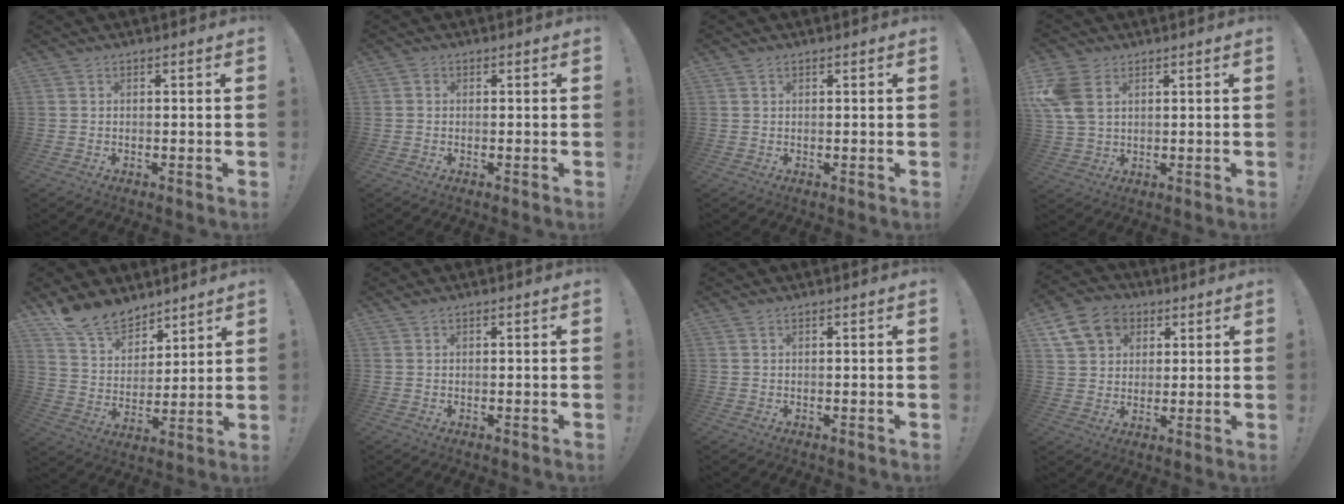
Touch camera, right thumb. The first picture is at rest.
{"total": 0.7, "force": [-0.2, 0.6, 0.2], "torque": [-0.006, 0.003, -0.003]}
{"total": 0.6, "force": [0.4, 0.3, 0.2], "torque": [0.003, -0.002, 0.007]}
{"total": 9.7, "force": [3.5, 6.6, 6.2], "torque": [-0.132, -0.008, 0.069]}
{"total": 14.1, "force": [11.7, 7.1, 3.5], "torque": [-0.076, -0.085, 0.226]}
{"total": 0.7, "force": [0.6, 0.0, 0.4], "torque": [-0.002, -0.003, 0.010]}
{"total": 0.5, "force": [0.4, 0.0, 0.4], "torque": [-0.012, 0.003, 0.008]}
{"total": 12.9, "force": [5.5, 10.0, 5.9], "torque": [-0.085, -0.018, 0.112]}